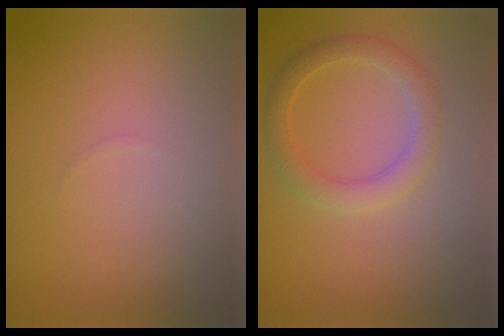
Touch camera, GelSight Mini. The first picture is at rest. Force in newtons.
{"total": 2.8, "press": 2.8, "slide": 0.1}